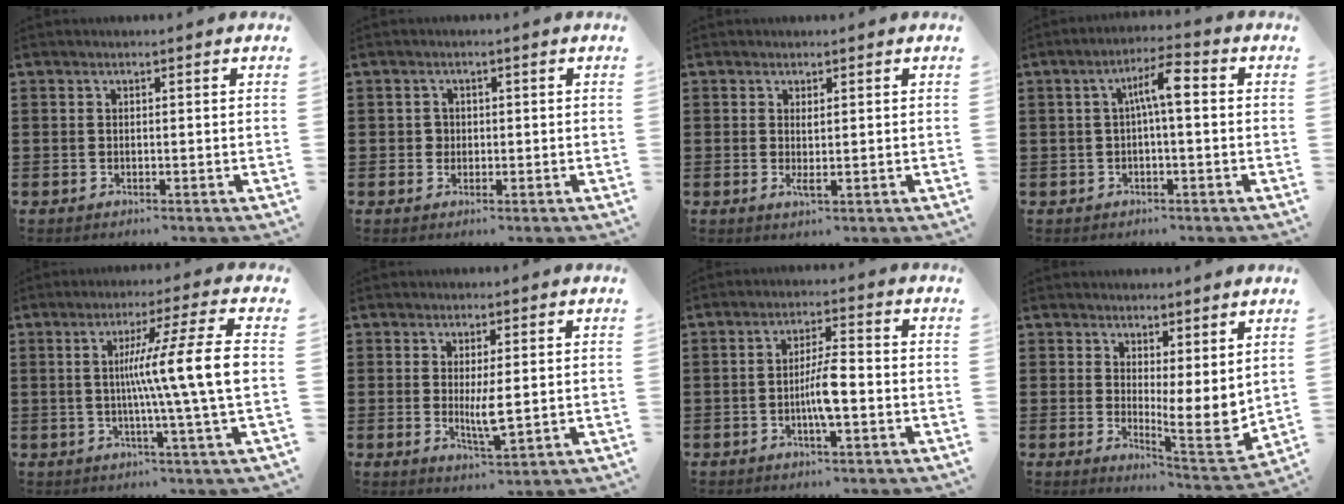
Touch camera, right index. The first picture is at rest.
{"total": 1.3, "force": [0.1, 1.3, 0.4], "torque": [-0.012, 0.006, 0.001]}
{"total": 1.4, "force": [0.4, 0.2, 1.3], "torque": [-0.026, -0.003, 0.007]}
{"total": 5.8, "force": [0.3, 1.2, 5.6], "torque": [-0.108, 0.014, 0.000]}
{"total": 12.2, "force": [0.2, -0.5, 12.2], "torque": [-0.217, -0.009, -0.009]}
{"total": 4.3, "force": [0.1, 0.9, 4.2], "torque": [-0.076, -0.009, -0.002]}
{"total": 5.0, "force": [-1.3, 0.7, 4.8], "torque": [-0.097, -0.003, -0.030]}
{"total": 5.6, "force": [3.4, 1.7, 4.1], "torque": [-0.064, -0.039, 0.065]}